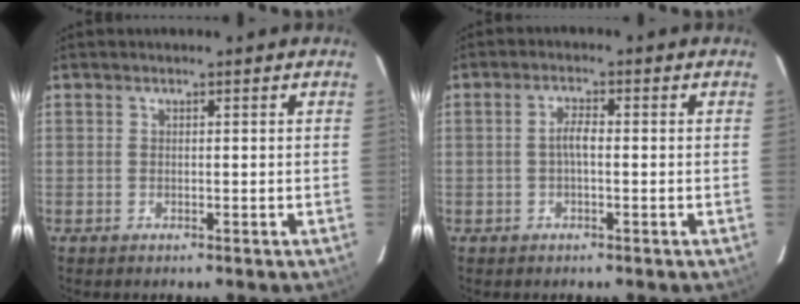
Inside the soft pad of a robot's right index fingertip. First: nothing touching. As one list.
[{"total": 2.4, "force": [-0.4, 0.7, 2.3], "torque": [-0.046, 0.007, -0.007]}]